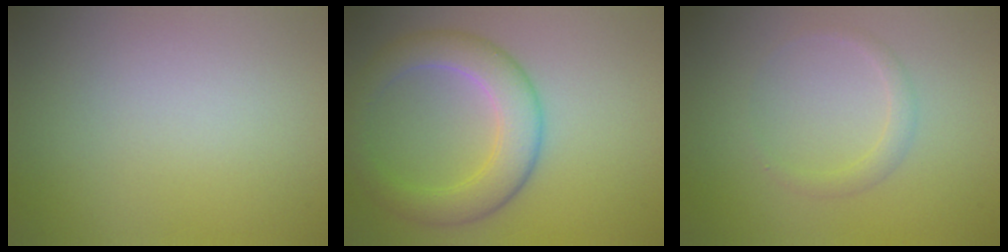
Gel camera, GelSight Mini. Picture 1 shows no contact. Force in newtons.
{"total": 5.3, "press": 5.3, "slide": 0.1}
{"total": 1.3, "press": 1.3, "slide": 0.0}